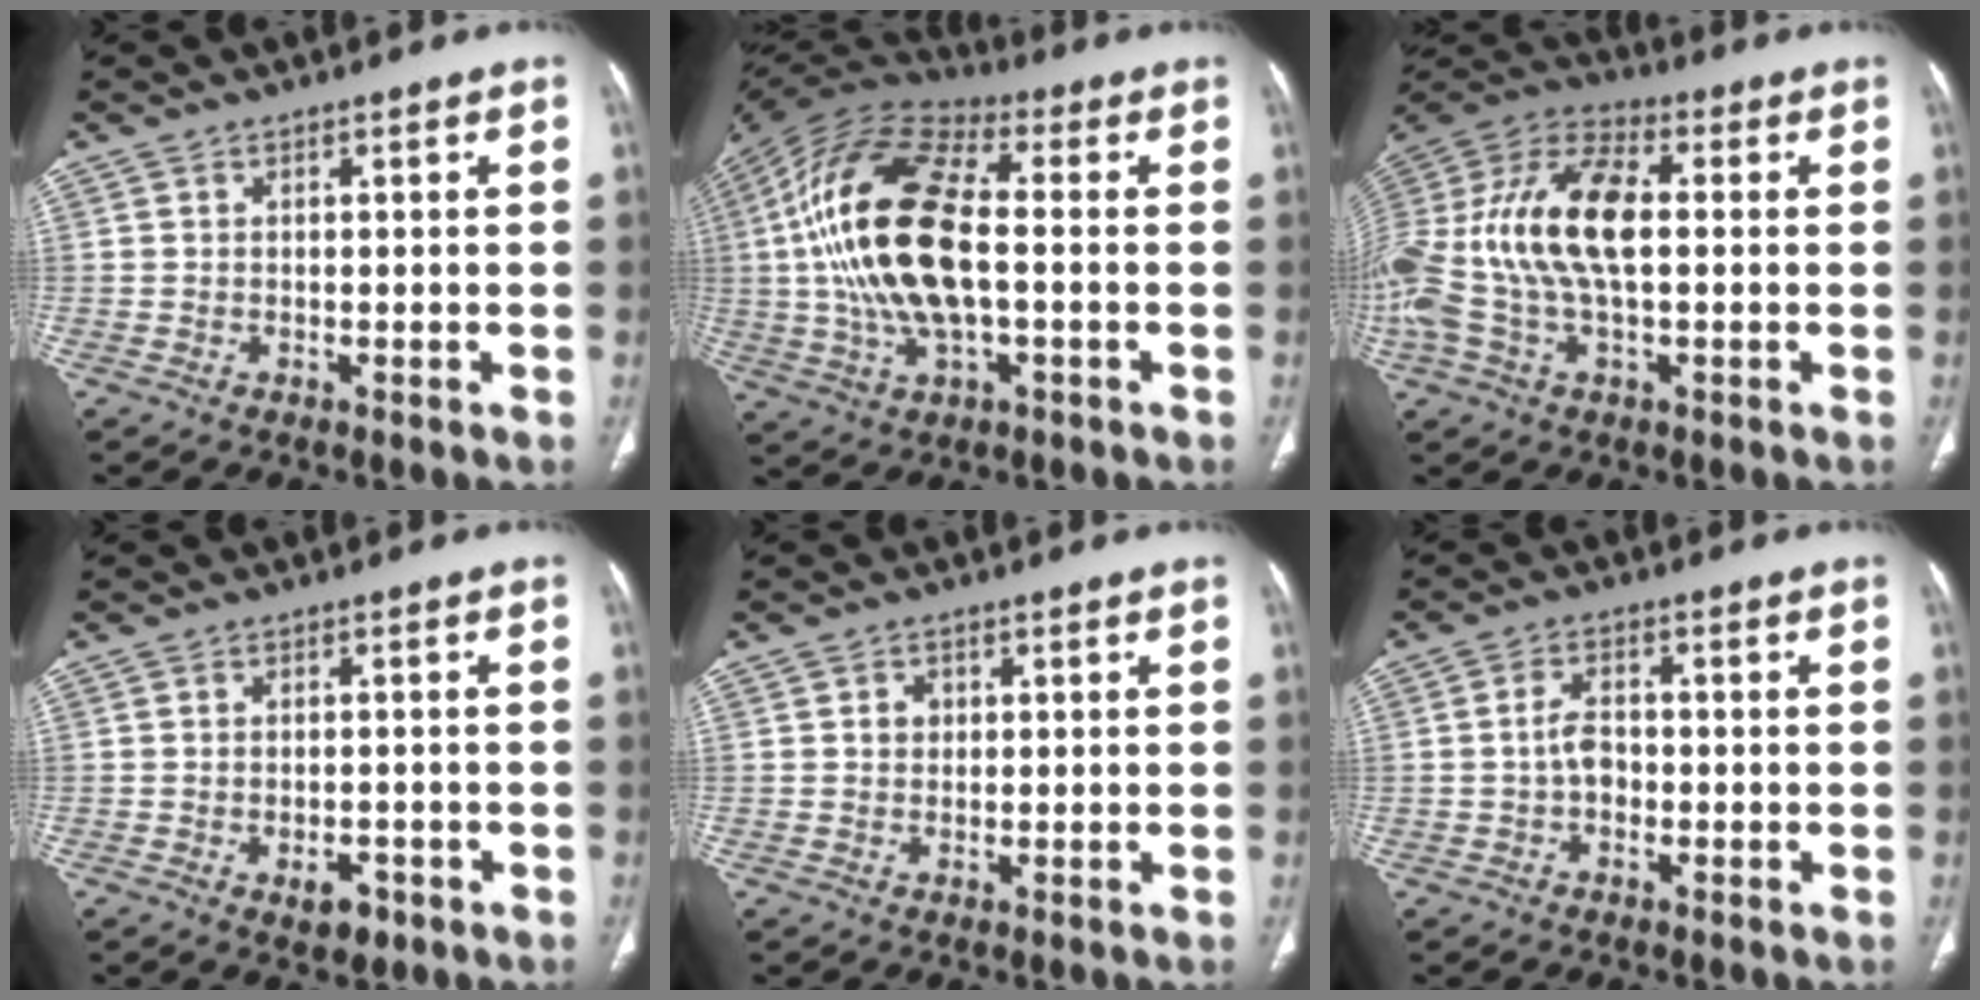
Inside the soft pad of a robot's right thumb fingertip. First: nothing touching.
{"total": 22.3, "force": [-0.1, 10.2, 19.8], "torque": [-0.404, 0.019, -0.006]}
{"total": 21.8, "force": [0.3, 10.9, 18.9], "torque": [-0.414, 0.028, 0.001]}
{"total": 3.7, "force": [-1.8, 2.1, 2.6], "torque": [-0.025, 0.006, -0.019]}
{"total": 1.9, "force": [0.4, 1.7, 0.8], "torque": [-0.004, 0.002, 0.005]}
{"total": 3.7, "force": [-0.8, 2.5, 2.6], "torque": [-0.041, 0.014, -0.018]}